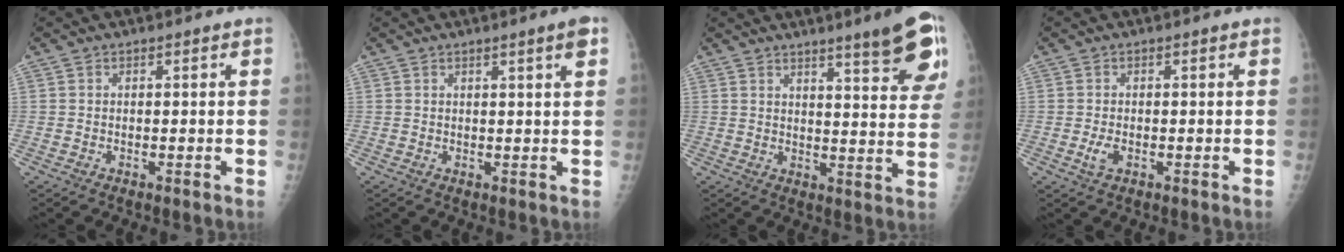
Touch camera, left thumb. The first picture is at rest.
{"total": 2.9, "force": [1.6, -0.2, 2.4], "torque": [-0.038, -0.009, 0.025]}
{"total": 13.1, "force": [8.1, 2.0, 10.1], "torque": [-0.109, -0.044, 0.103]}
{"total": 2.1, "force": [-0.5, 1.2, 1.6], "torque": [-0.036, -0.002, -0.010]}